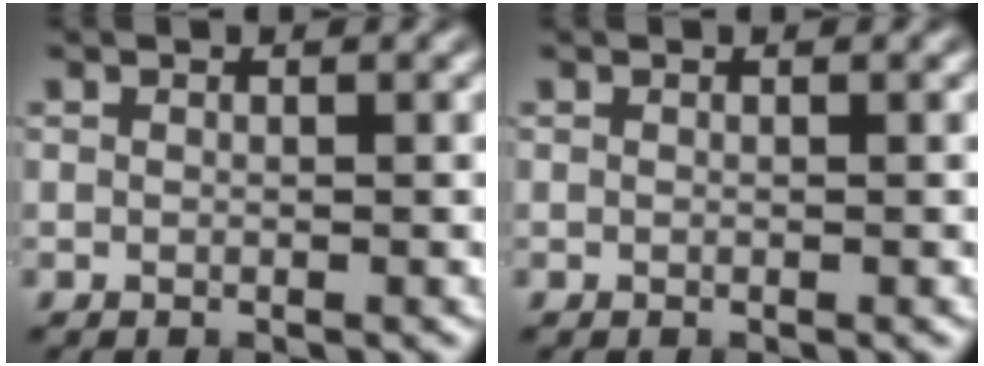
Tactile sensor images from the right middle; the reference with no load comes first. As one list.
[{"total": 0.0}]